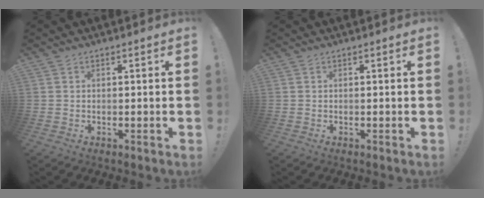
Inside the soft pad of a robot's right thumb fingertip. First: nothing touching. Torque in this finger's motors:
{"motor_torque": [0.00, 0.00, 0.00, 0.00, 0.00]}